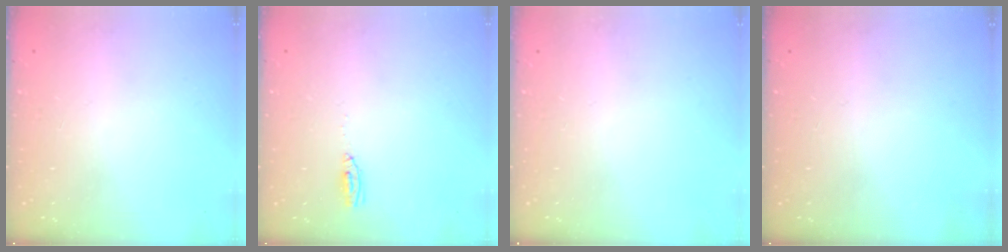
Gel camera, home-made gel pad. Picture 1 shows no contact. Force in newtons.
{"total": 3.4, "press": 3.0, "slide": 1.7}
{"total": 0.0}
{"total": 0.0}